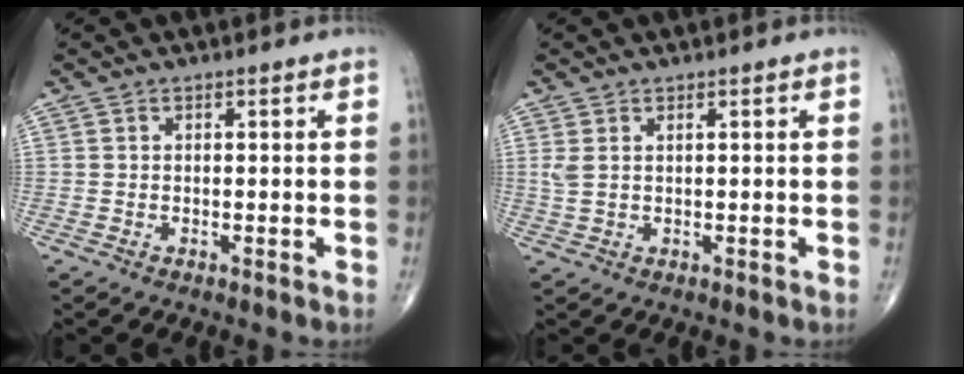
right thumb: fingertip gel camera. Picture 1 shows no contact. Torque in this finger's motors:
{"motor_torque": [-0.23, -0.15, 0.19, 0.21, 0.00]}